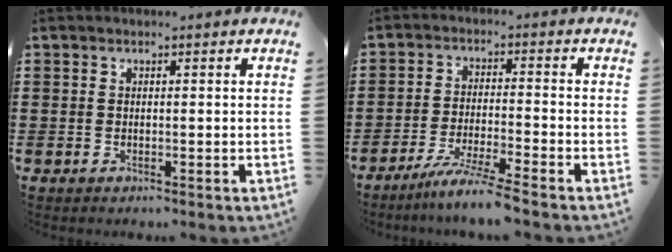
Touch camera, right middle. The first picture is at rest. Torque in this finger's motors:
{"motor_torque": [1.18, -0.68, 0.49, 0.06]}